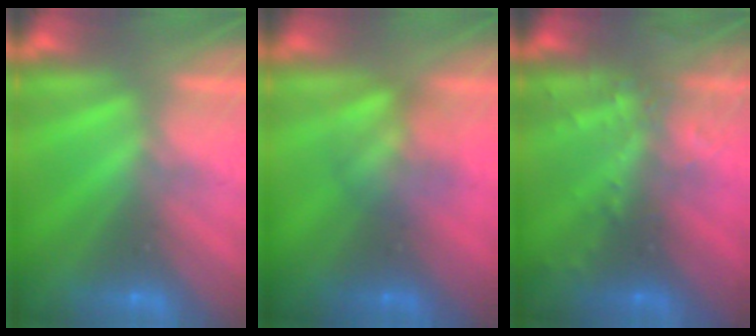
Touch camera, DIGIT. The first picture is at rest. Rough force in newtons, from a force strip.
{"total": 2.9}
{"total": 2.8}